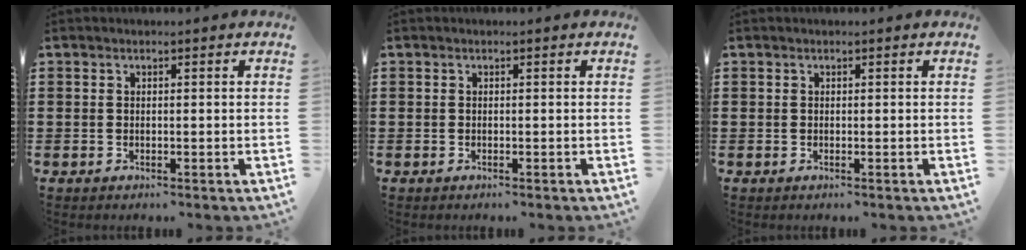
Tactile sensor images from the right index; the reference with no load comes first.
{"total": 0.0}
{"total": 0.0}